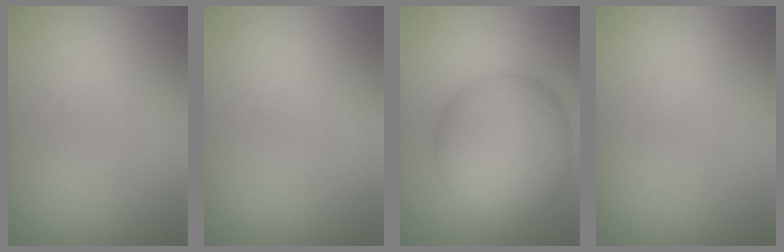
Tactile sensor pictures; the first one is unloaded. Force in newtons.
{"total": 0.0}
{"total": 10.9, "press": 10.9, "slide": 0.2}
{"total": 0.0}